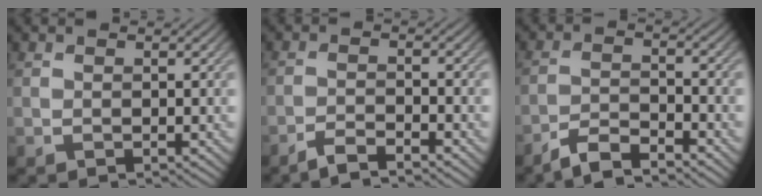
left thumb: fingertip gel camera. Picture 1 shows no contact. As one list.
[{"total": 3.2, "force": [-2.7, 0.5, 1.7], "torque": [-0.030, 0.003, -0.059]}, {"total": 4.8, "force": [-4.1, 0.9, 2.3], "torque": [-0.044, 0.002, -0.086]}]